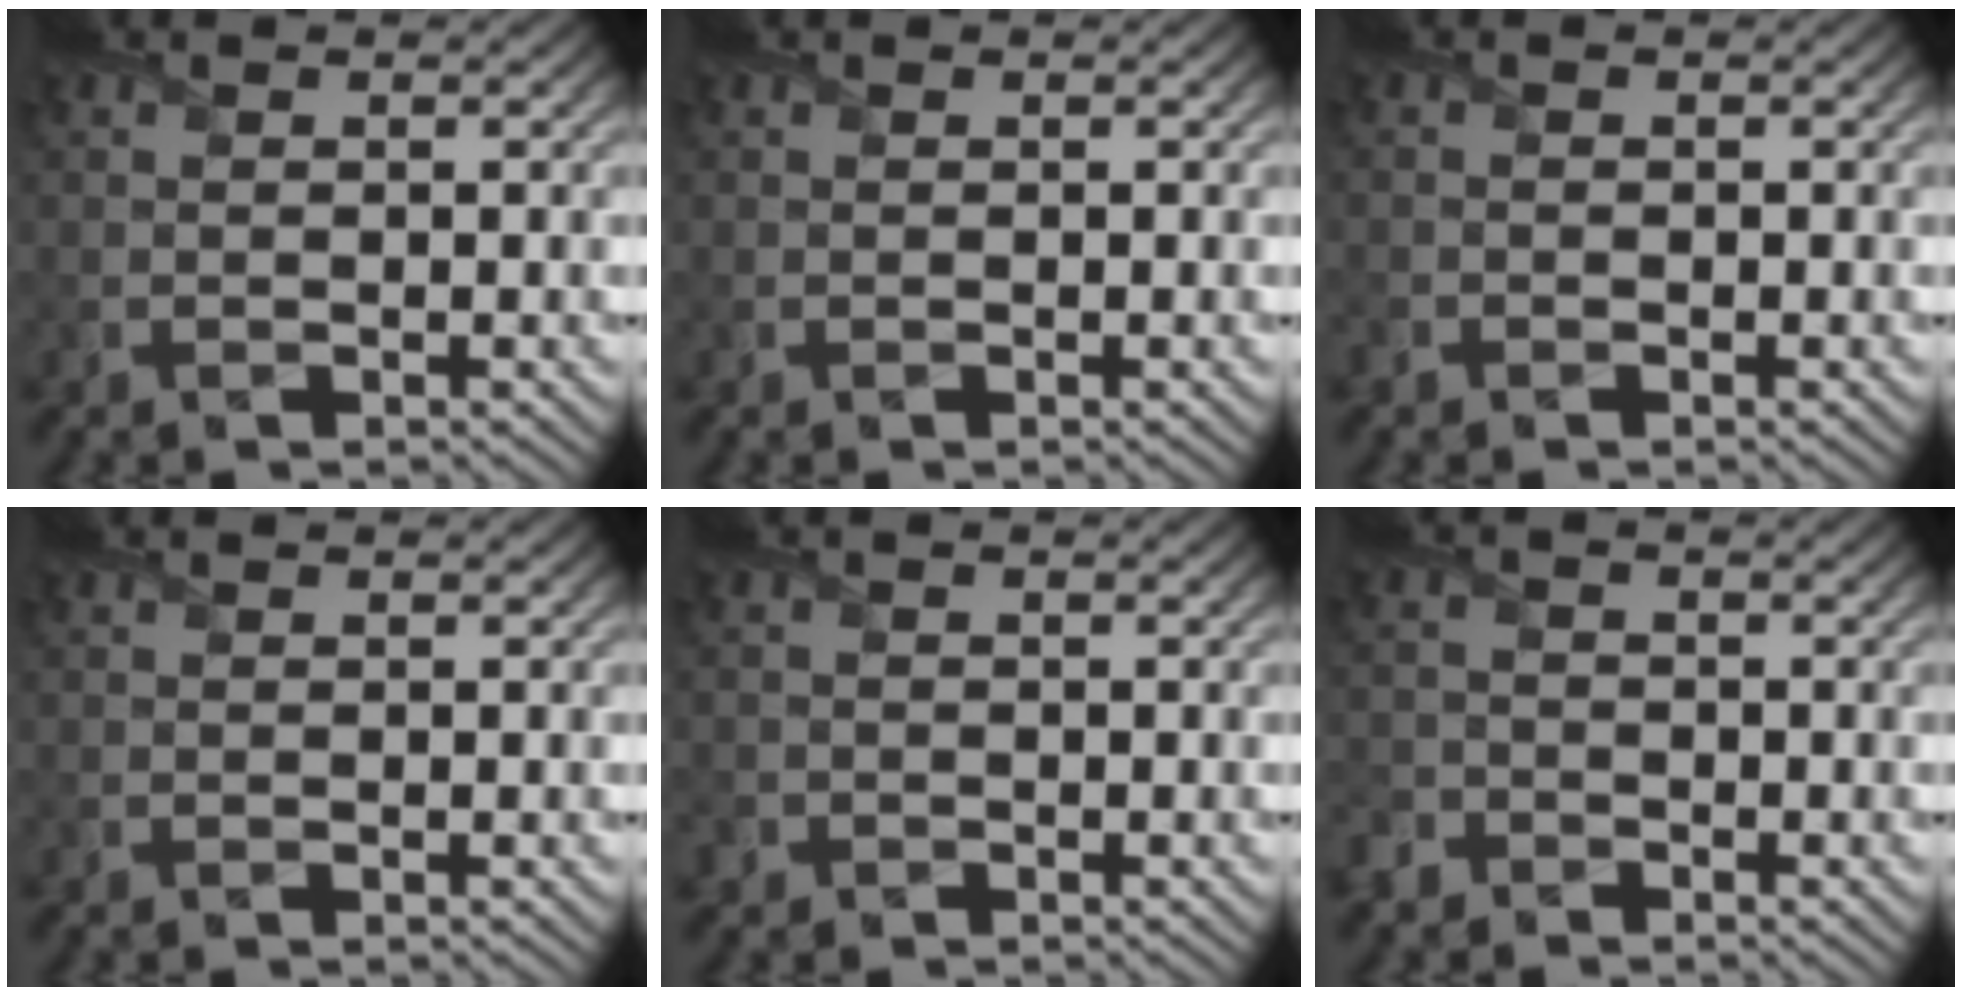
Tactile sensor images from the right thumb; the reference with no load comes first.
{"total": 0.0}
{"total": 0.8, "force": [-0.7, 0.5, 0.1], "torque": [-0.004, -0.003, -0.015]}
{"total": 0.0}
{"total": 1.2, "force": [-0.8, 0.9, 0.1], "torque": [0.002, -0.003, -0.020]}
{"total": 2.4, "force": [-1.9, 1.4, 0.4], "torque": [-0.011, -0.002, -0.051]}